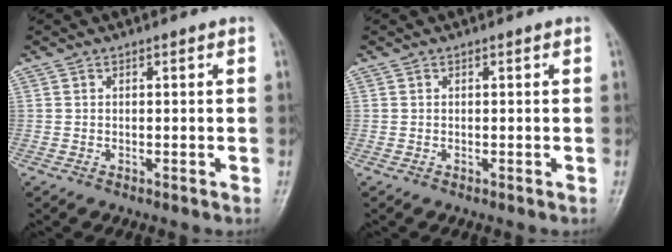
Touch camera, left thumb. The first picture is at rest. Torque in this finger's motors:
{"motor_torque": [-0.01, 0.02, -0.01, -0.02, 0.00]}